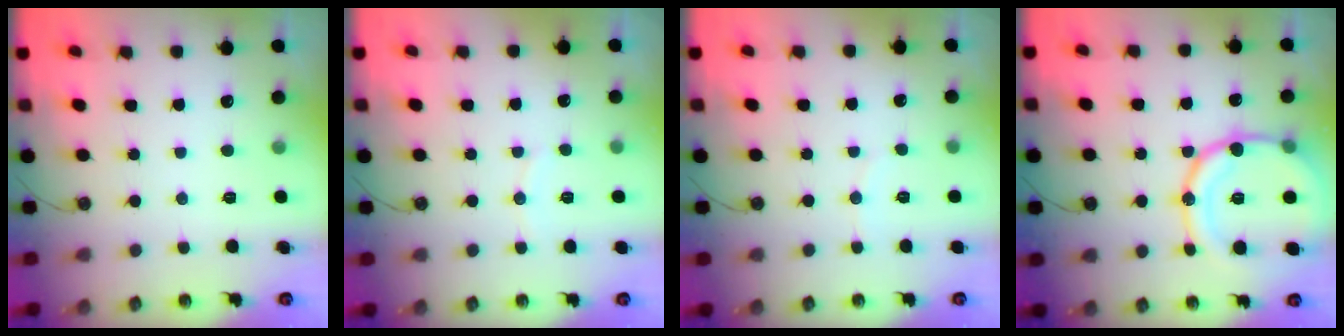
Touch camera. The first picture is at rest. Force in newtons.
{"total": 3.4, "press": 3.4, "slide": 0.3}
{"total": 2.6, "press": 2.6, "slide": 0.3}
{"total": 19.0, "press": 18.7, "slide": 3.2}